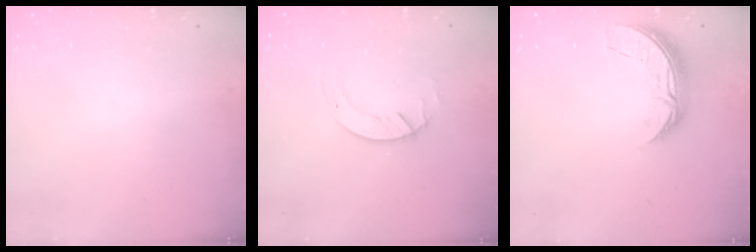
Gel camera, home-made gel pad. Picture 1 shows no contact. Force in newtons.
{"total": 2.6, "press": 2.6, "slide": 0.3}
{"total": 7.3, "press": 7.3, "slide": 0.7}